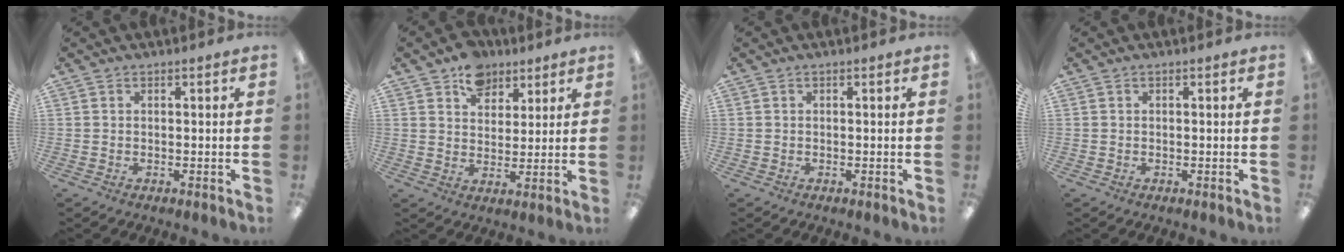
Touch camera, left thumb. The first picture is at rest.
{"total": 9.4, "force": [6.0, 6.5, 3.2], "torque": [-0.040, -0.025, 0.107]}
{"total": 0.0}
{"total": 0.0}